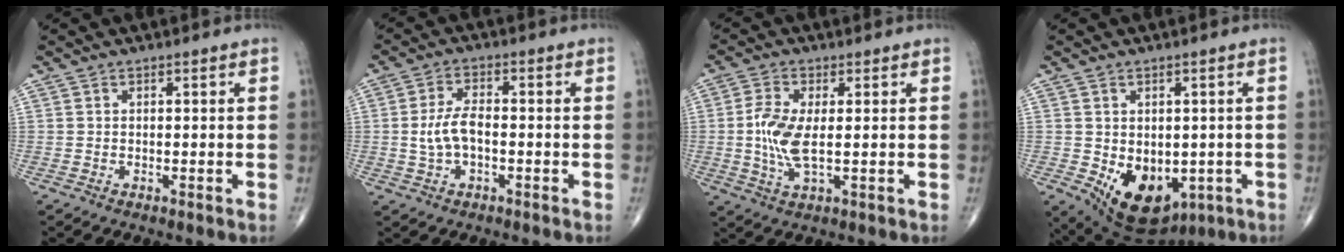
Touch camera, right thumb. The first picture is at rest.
{"total": 6.0, "force": [-0.8, 3.1, 5.0], "torque": [-0.105, 0.016, -0.018]}
{"total": 7.7, "force": [0.0, 3.0, 7.1], "torque": [-0.163, -0.008, -0.002]}
{"total": 12.5, "force": [-3.2, 8.4, 8.6], "torque": [-0.103, -0.009, -0.025]}